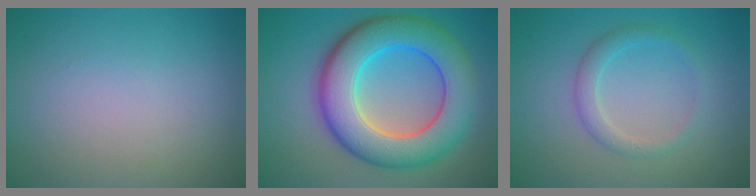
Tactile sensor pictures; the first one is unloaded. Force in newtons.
{"total": 10.6, "press": 10.6, "slide": 0.1}
{"total": 2.1, "press": 2.1, "slide": 0.1}